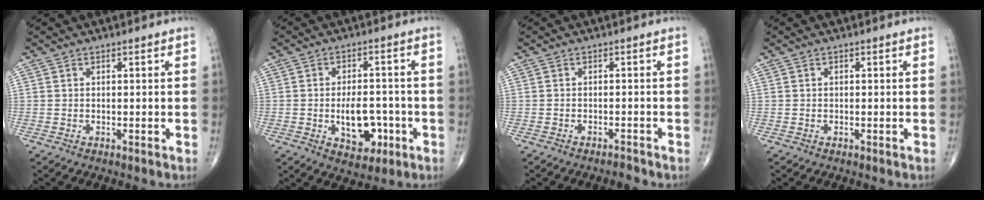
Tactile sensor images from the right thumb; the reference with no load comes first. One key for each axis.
{"total": 8.7, "fx": -2.3, "fy": 5.2, "fz": 6.6, "tx": -0.075, "ty": 0.016, "tz": -0.024}
{"total": 1.1, "fx": -1.1, "fy": 0.1, "fz": 0.1, "tx": -0.006, "ty": 0.007, "tz": -0.017}
{"total": 0.0}